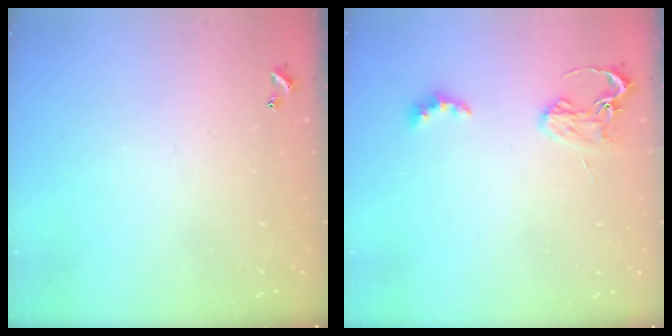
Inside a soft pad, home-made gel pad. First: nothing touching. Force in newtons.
{"total": 2.9, "press": 2.8, "slide": 0.6}